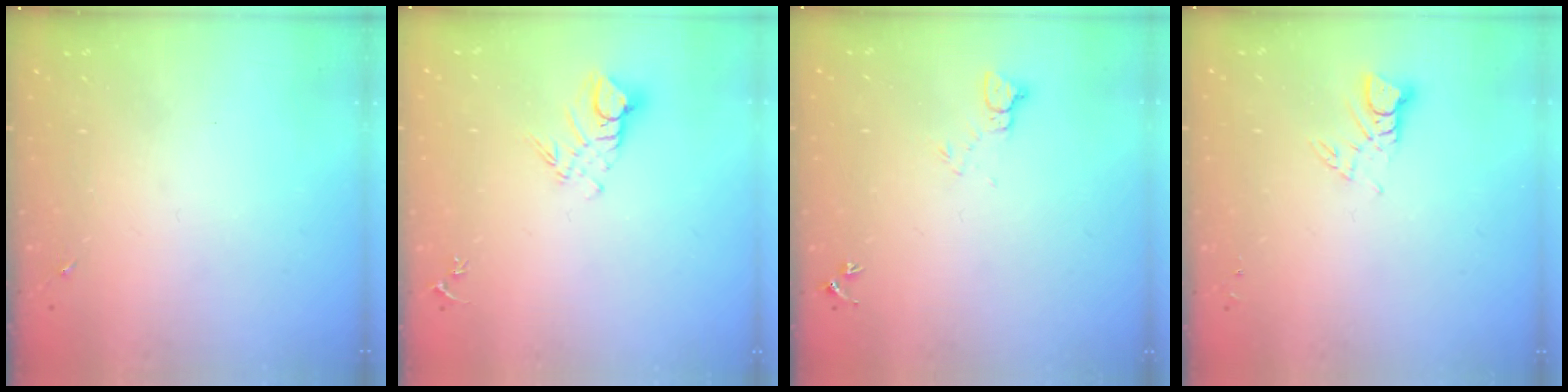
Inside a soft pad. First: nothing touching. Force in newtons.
{"total": 7.9, "press": 7.8, "slide": 0.8}
{"total": 4.4, "press": 4.3, "slide": 0.4}
{"total": 3.8, "press": 3.7, "slide": 0.3}